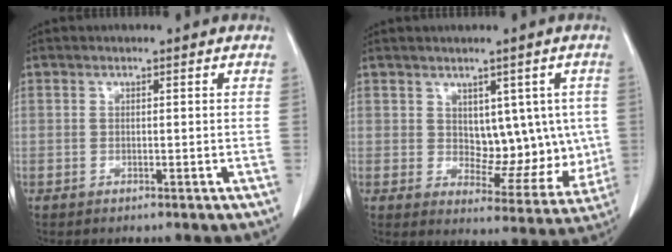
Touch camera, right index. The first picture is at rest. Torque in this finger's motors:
{"motor_torque": [0.07, 0.02, 0.02, 0.00]}